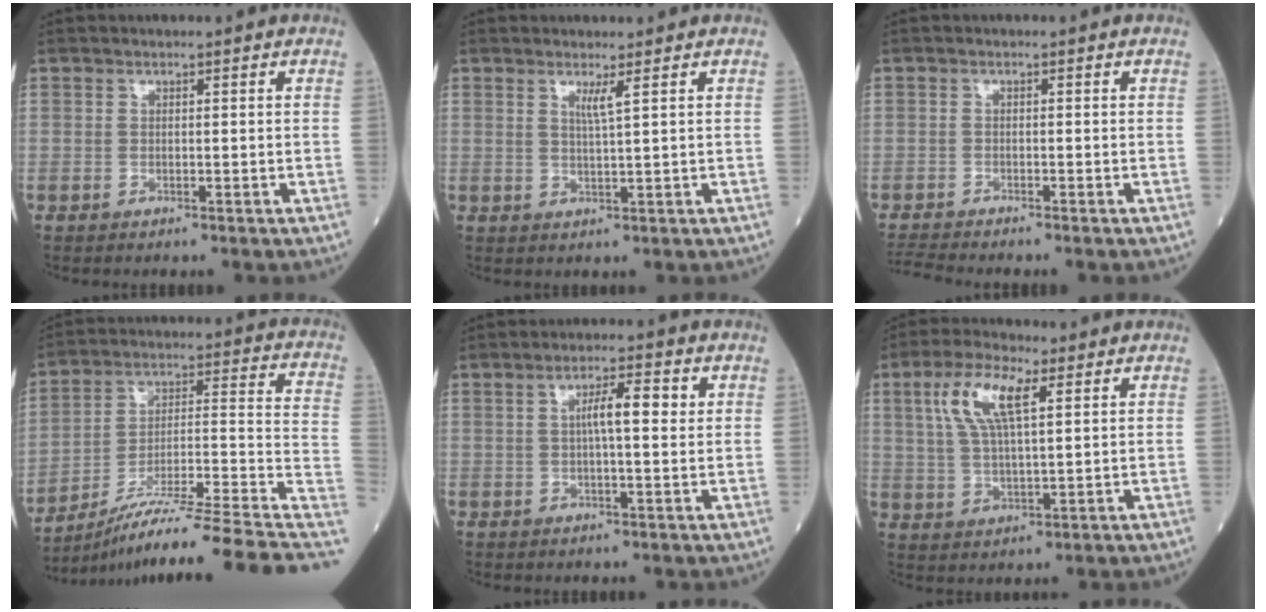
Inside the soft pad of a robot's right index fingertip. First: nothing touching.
{"total": 2.0, "force": [1.1, -0.6, 1.6], "torque": [-0.033, -0.010, 0.022]}
{"total": 2.7, "force": [-2.5, -1.0, -0.1], "torque": [-0.010, -0.020, -0.052]}
{"total": 23.5, "force": [-17.7, -0.1, 15.5], "torque": [-0.179, 0.014, -0.284]}
{"total": 5.1, "force": [1.1, 0.8, 4.9], "torque": [-0.085, 0.014, 0.017]}
{"total": 9.0, "force": [3.6, 2.3, 8.0], "torque": [-0.169, 0.014, 0.071]}